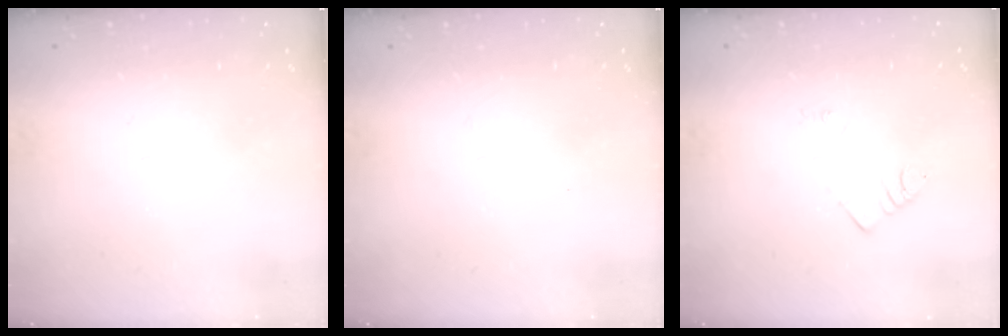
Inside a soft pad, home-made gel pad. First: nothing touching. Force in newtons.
{"total": 2.7, "press": 2.7, "slide": 0.3}
{"total": 2.2, "press": 2.2, "slide": 0.4}